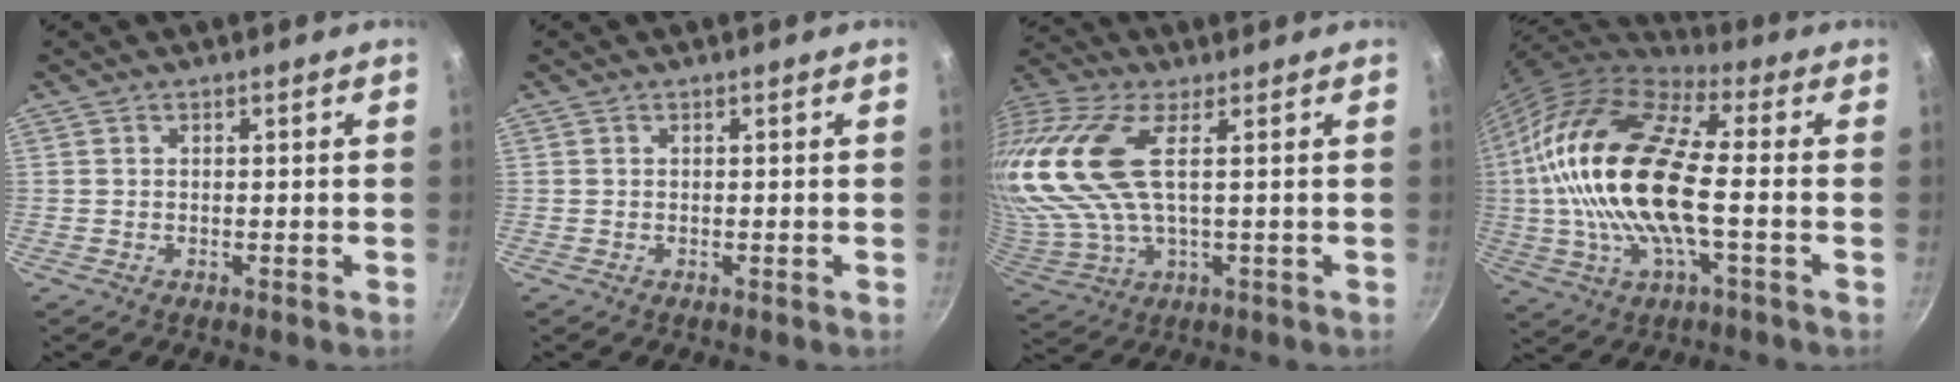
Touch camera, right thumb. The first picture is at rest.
{"total": 0.0}
{"total": 20.2, "force": [4.6, 9.4, 17.2], "torque": [-0.390, 0.008, 0.091]}
{"total": 22.5, "force": [-0.2, 9.1, 20.6], "torque": [-0.404, 0.023, -0.018]}